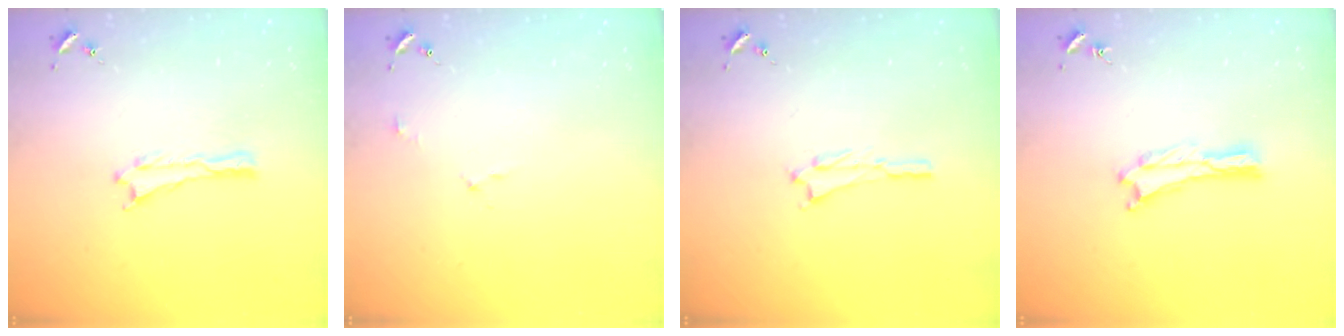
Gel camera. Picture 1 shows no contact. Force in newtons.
{"total": 2.2, "press": 2.2, "slide": 0.2}
{"total": 0.8, "press": 0.8, "slide": 0.2}
{"total": 0.0}